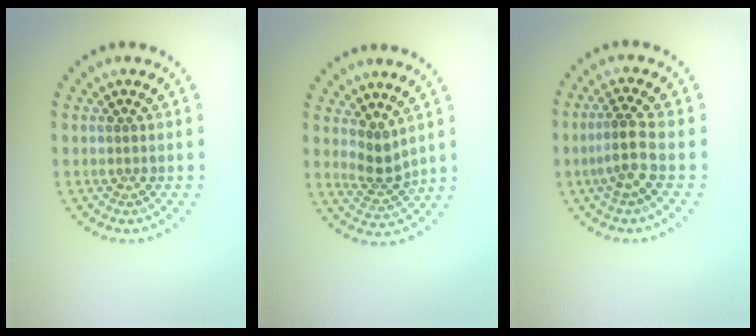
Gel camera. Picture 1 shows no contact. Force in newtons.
{"total": 2.2, "press": 1.7, "slide": 1.4}
{"total": 2.8, "press": 2.1, "slide": 1.9}